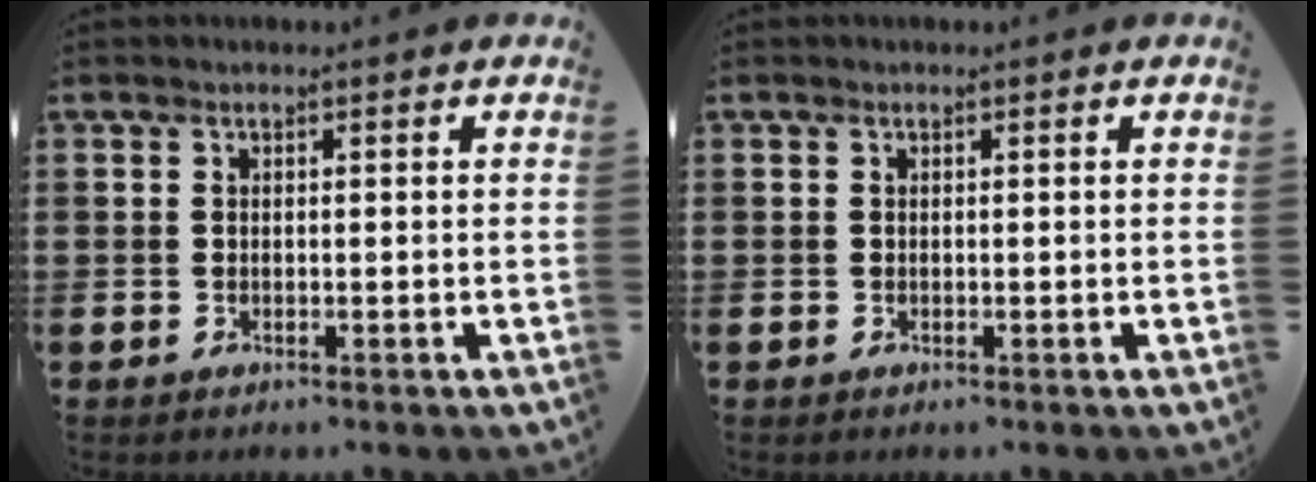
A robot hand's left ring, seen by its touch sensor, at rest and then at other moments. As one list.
[{"total": 0.0}]